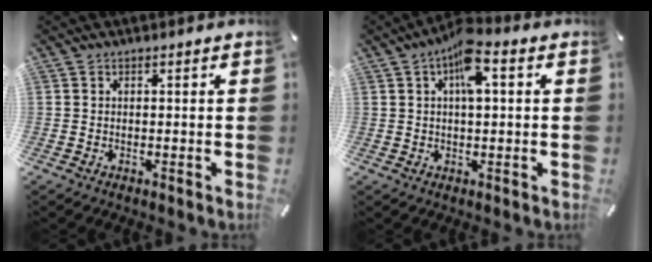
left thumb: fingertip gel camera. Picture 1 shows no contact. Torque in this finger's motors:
{"motor_torque": [0.06, 0.62, 1.01, -0.20, 0.29]}